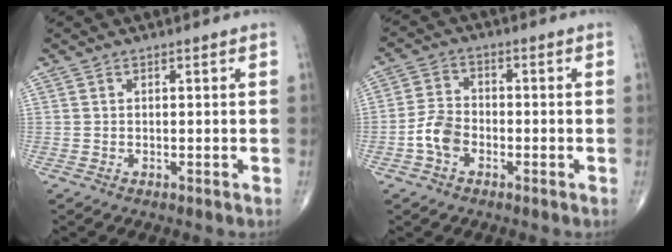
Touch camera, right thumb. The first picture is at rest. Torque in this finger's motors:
{"motor_torque": [-0.01, 0.25, 0.68, -0.23, 0.01]}